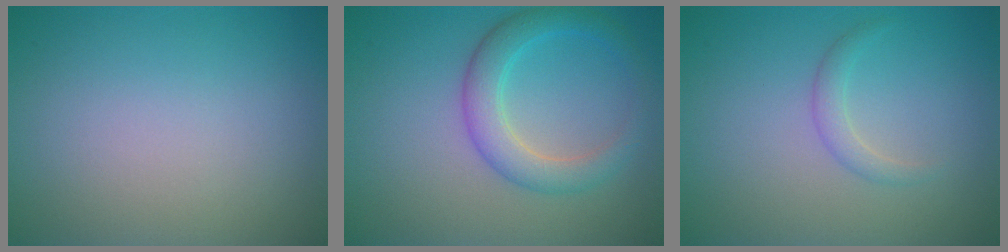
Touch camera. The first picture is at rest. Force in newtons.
{"total": 3.7, "press": 3.7, "slide": 0.2}
{"total": 1.3, "press": 1.3, "slide": 0.1}